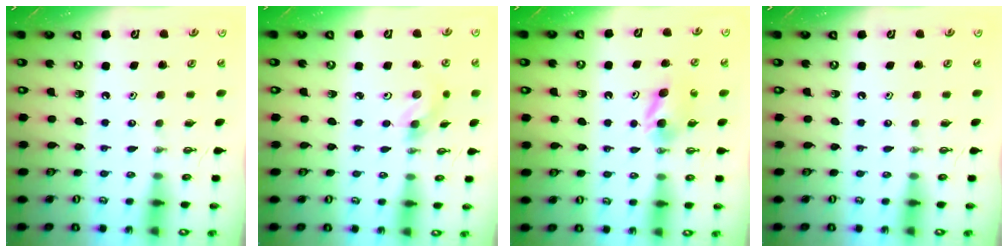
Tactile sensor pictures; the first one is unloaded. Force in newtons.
{"total": 5.0, "press": 4.5, "slide": 2.2}
{"total": 4.6, "press": 4.5, "slide": 1.3}
{"total": 0.0}